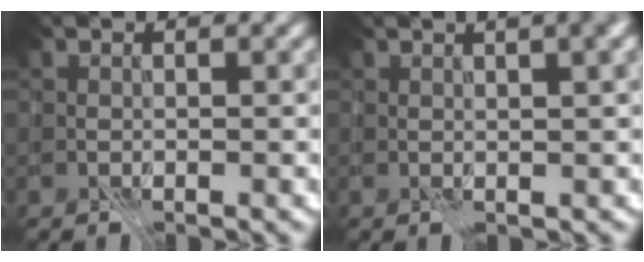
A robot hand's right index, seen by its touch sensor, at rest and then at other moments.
{"total": 5.8, "force": [2.1, 2.5, 4.7], "torque": [-0.021, 0.034, -0.005]}